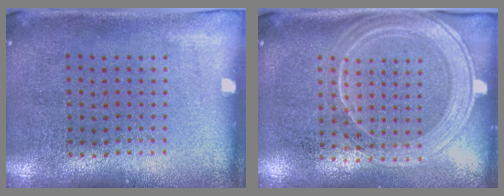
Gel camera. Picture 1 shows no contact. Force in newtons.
{"total": 2.1, "press": 1.9, "slide": 0.9}